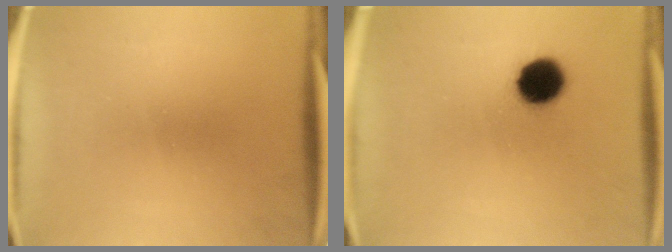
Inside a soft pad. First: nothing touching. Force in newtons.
{"total": 8.9}